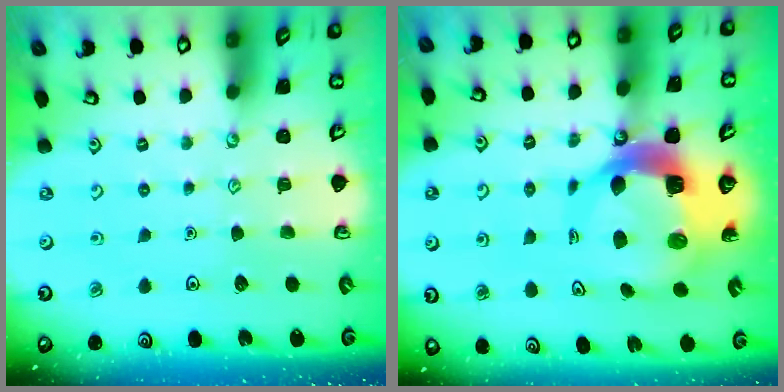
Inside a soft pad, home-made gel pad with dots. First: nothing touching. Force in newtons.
{"total": 11.8, "press": 11.6, "slide": 1.8}